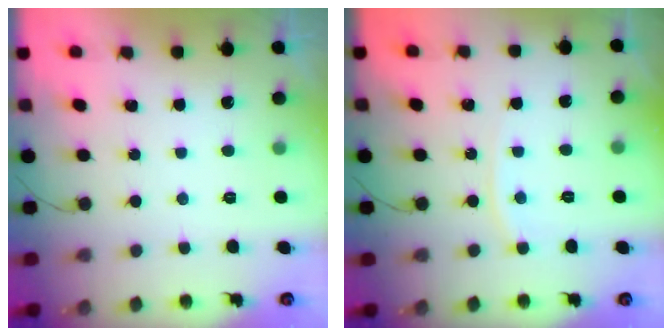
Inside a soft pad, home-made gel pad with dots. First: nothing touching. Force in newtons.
{"total": 4.1, "press": 4.1, "slide": 0.4}